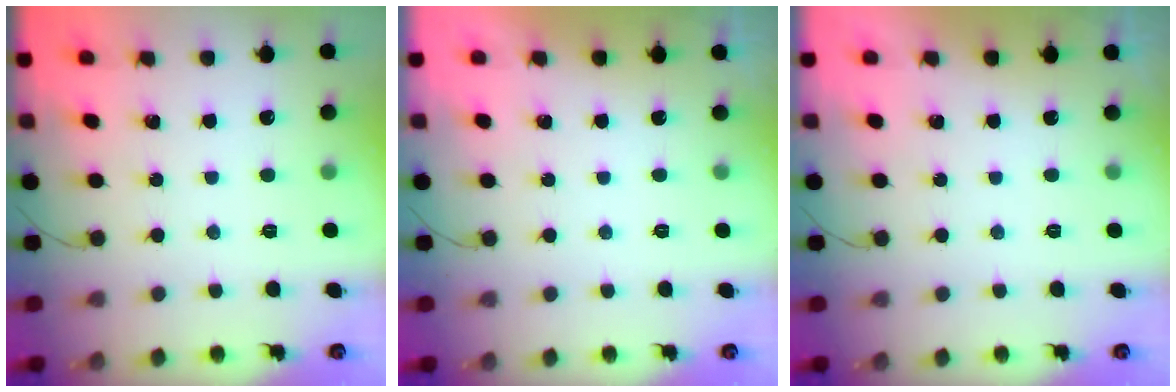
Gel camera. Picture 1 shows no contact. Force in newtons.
{"total": 0.0}
{"total": 0.0}